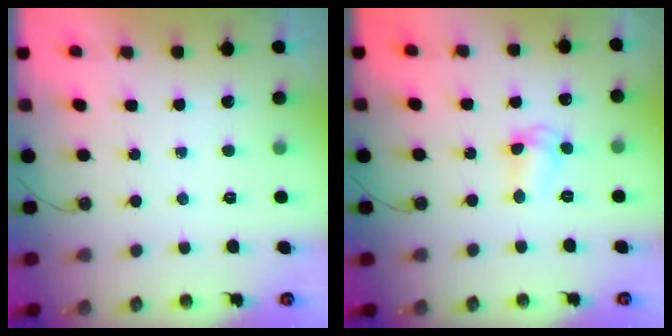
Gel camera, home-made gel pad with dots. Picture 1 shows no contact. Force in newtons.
{"total": 4.8, "press": 4.7, "slide": 0.3}